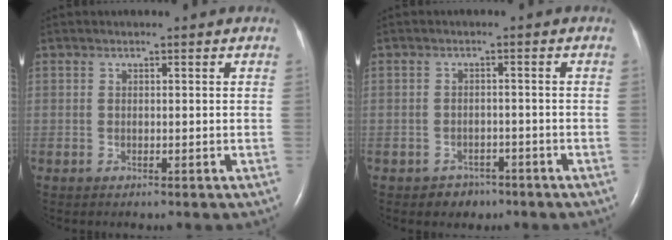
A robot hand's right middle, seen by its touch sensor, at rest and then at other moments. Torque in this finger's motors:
{"motor_torque": [0.06, -0.05, 0.00, 0.00]}